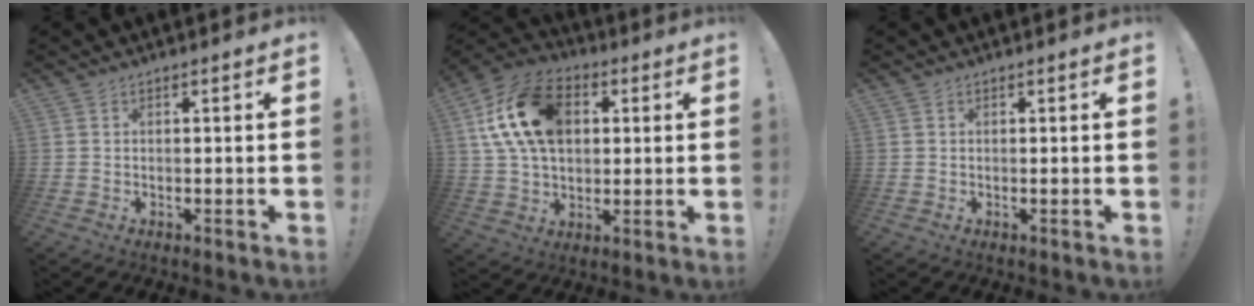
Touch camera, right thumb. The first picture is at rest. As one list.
[{"total": 19.4, "force": [5.0, 13.2, 13.4], "torque": [-0.235, -0.003, 0.093]}, {"total": 0.0}]